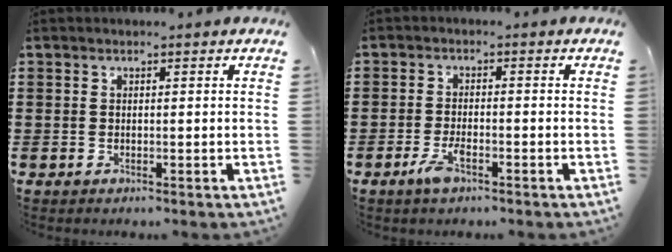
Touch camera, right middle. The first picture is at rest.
{"total": 3.7, "force": [-2.0, 1.1, 2.9], "torque": [-0.063, 0.000, -0.039]}